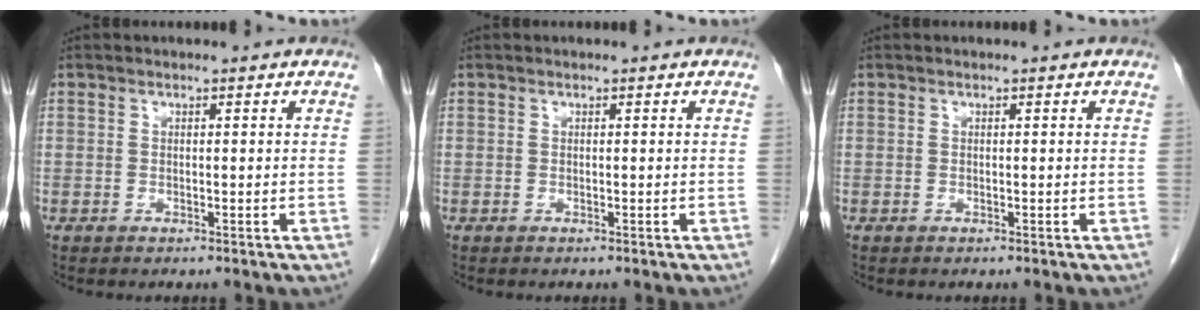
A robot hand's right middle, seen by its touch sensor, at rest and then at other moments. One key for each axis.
{"total": 0.0}
{"total": 0.0}